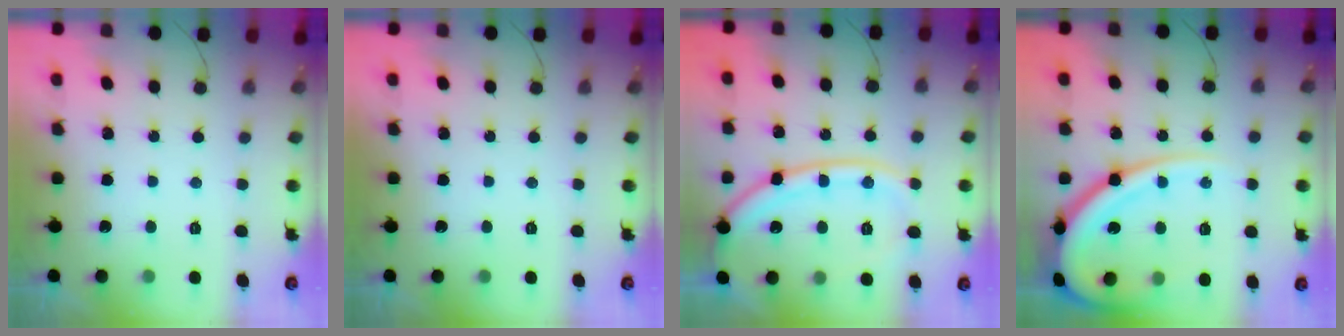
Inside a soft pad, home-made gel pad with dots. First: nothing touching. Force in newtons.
{"total": 0.0}
{"total": 16.1, "press": 16.0, "slide": 1.9}
{"total": 19.7, "press": 19.6, "slide": 2.0}